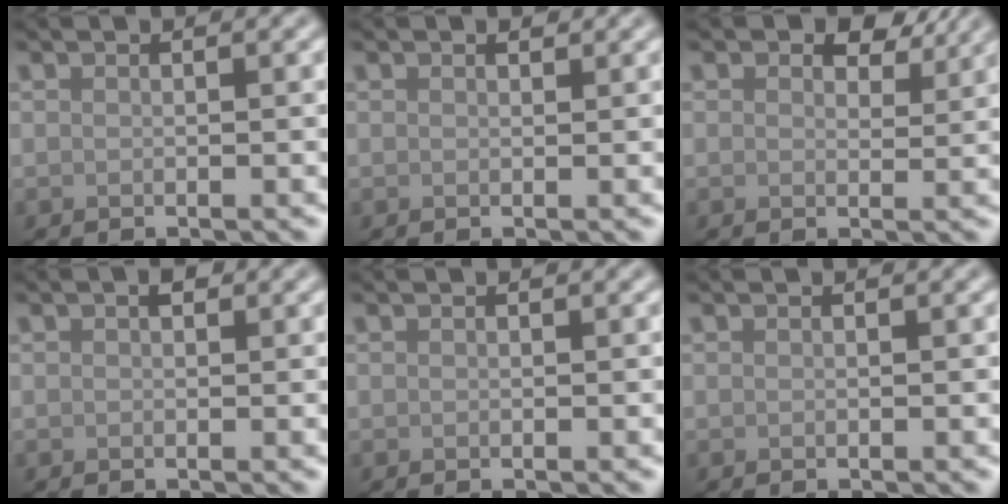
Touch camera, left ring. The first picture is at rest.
{"total": 0.5, "force": [0.4, 0.3, 0.2], "torque": [-0.002, -0.001, 0.005]}
{"total": 3.1, "force": [2.0, 1.7, 1.7], "torque": [-0.027, -0.003, 0.026]}
{"total": 0.8, "force": [0.3, 0.5, 0.6], "torque": [-0.008, 0.001, 0.002]}
{"total": 0.0}
{"total": 0.0}